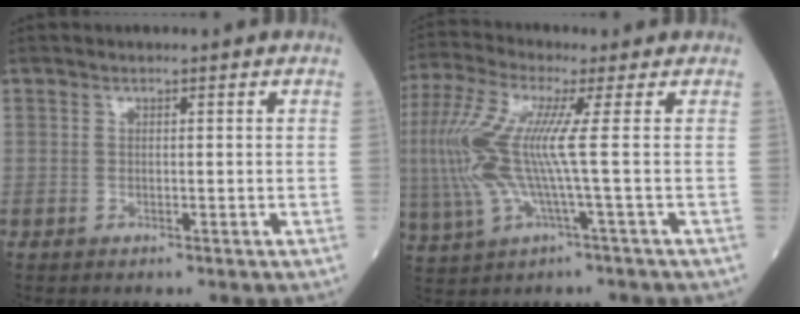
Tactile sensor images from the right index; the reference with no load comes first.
{"total": 12.5, "force": [0.4, 0.8, 12.5], "torque": [-0.297, 0.008, 0.000]}